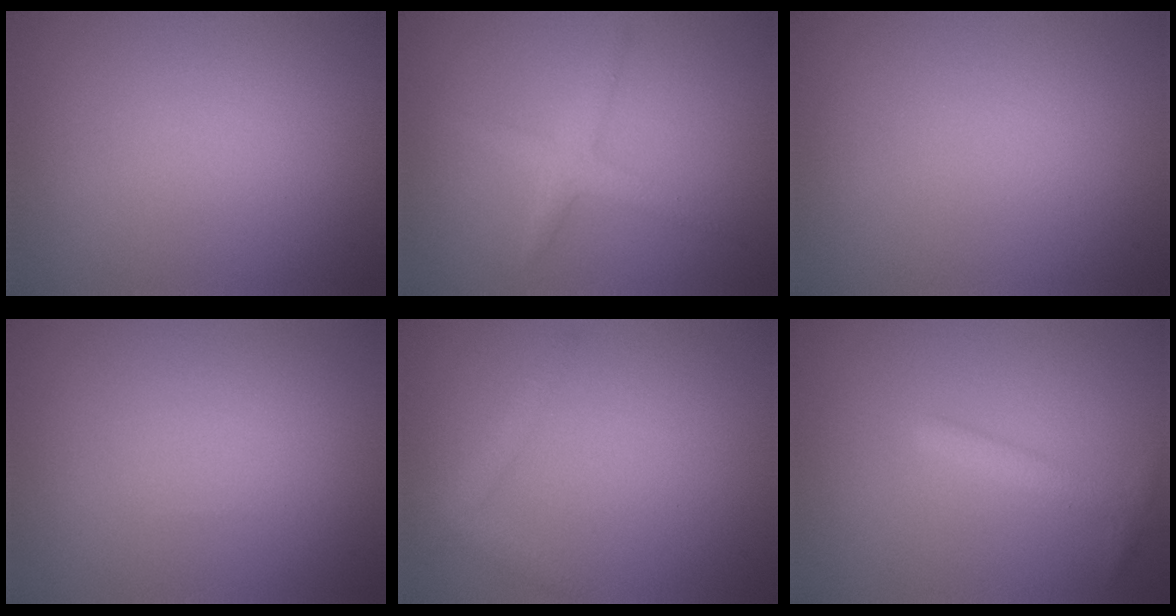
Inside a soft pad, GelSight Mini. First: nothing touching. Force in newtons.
{"total": 2.1, "press": 2.1, "slide": 0.1}
{"total": 0.0}
{"total": 0.0}
{"total": 1.4, "press": 1.4, "slide": 0.1}
{"total": 1.5, "press": 1.5, "slide": 0.1}